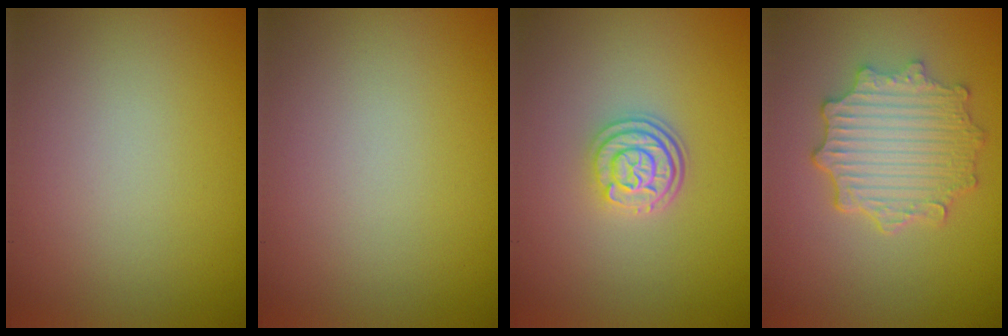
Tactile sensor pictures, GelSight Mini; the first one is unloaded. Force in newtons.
{"total": 0.0}
{"total": 3.1, "press": 2.5, "slide": 1.8}
{"total": 4.9, "press": 3.9, "slide": 2.9}